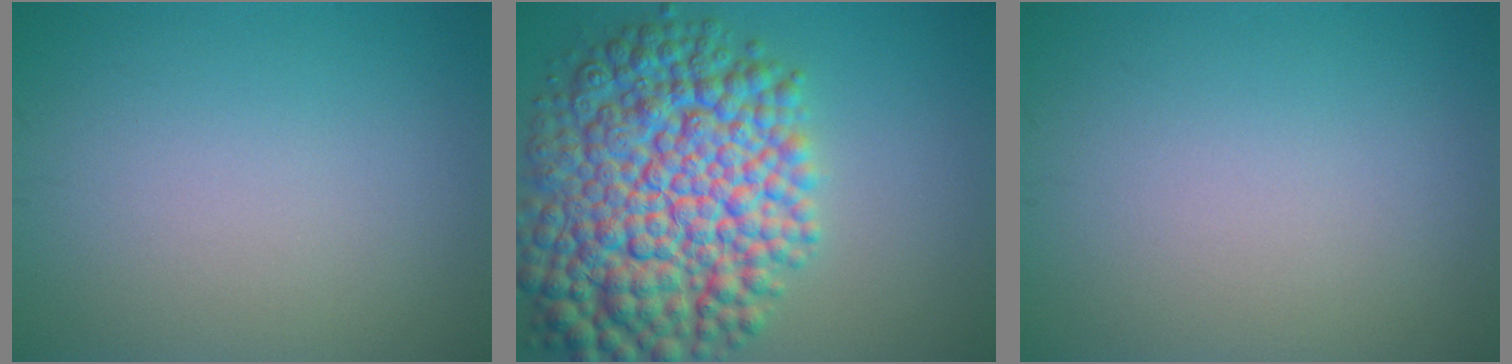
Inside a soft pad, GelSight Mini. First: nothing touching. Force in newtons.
{"total": 13.6, "press": 13.6, "slide": 0.2}
{"total": 0.0}